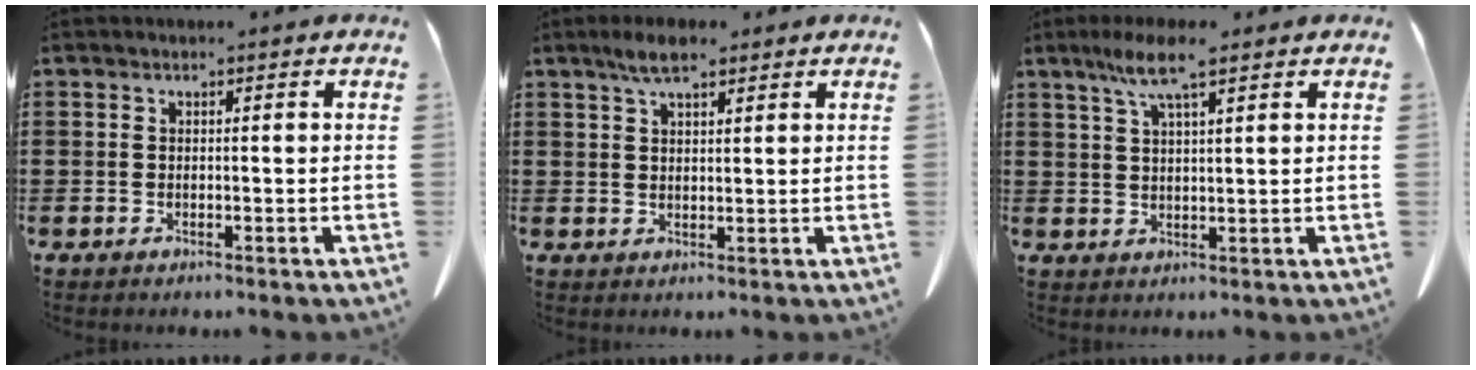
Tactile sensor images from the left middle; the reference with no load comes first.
{"total": 4.2, "force": [2.9, 1.2, 2.8], "torque": [-0.060, 0.006, 0.052]}
{"total": 6.4, "force": [4.0, 0.7, 5.0], "torque": [-0.105, 0.004, 0.070]}